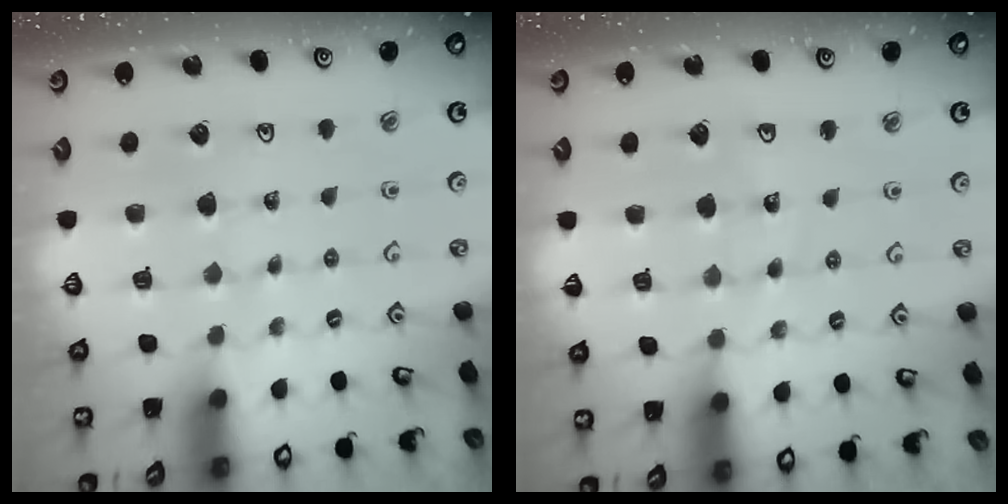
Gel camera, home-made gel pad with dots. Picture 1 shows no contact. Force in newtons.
{"total": 6.7, "press": 6.3, "slide": 2.3}